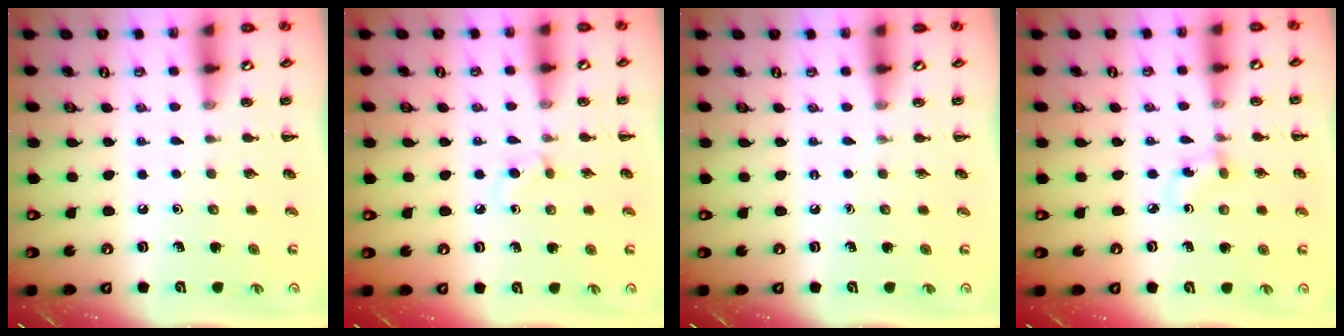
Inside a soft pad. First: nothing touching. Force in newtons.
{"total": 1.9, "press": 1.6, "slide": 1.0}
{"total": 0.0}
{"total": 3.1, "press": 2.8, "slide": 1.3}